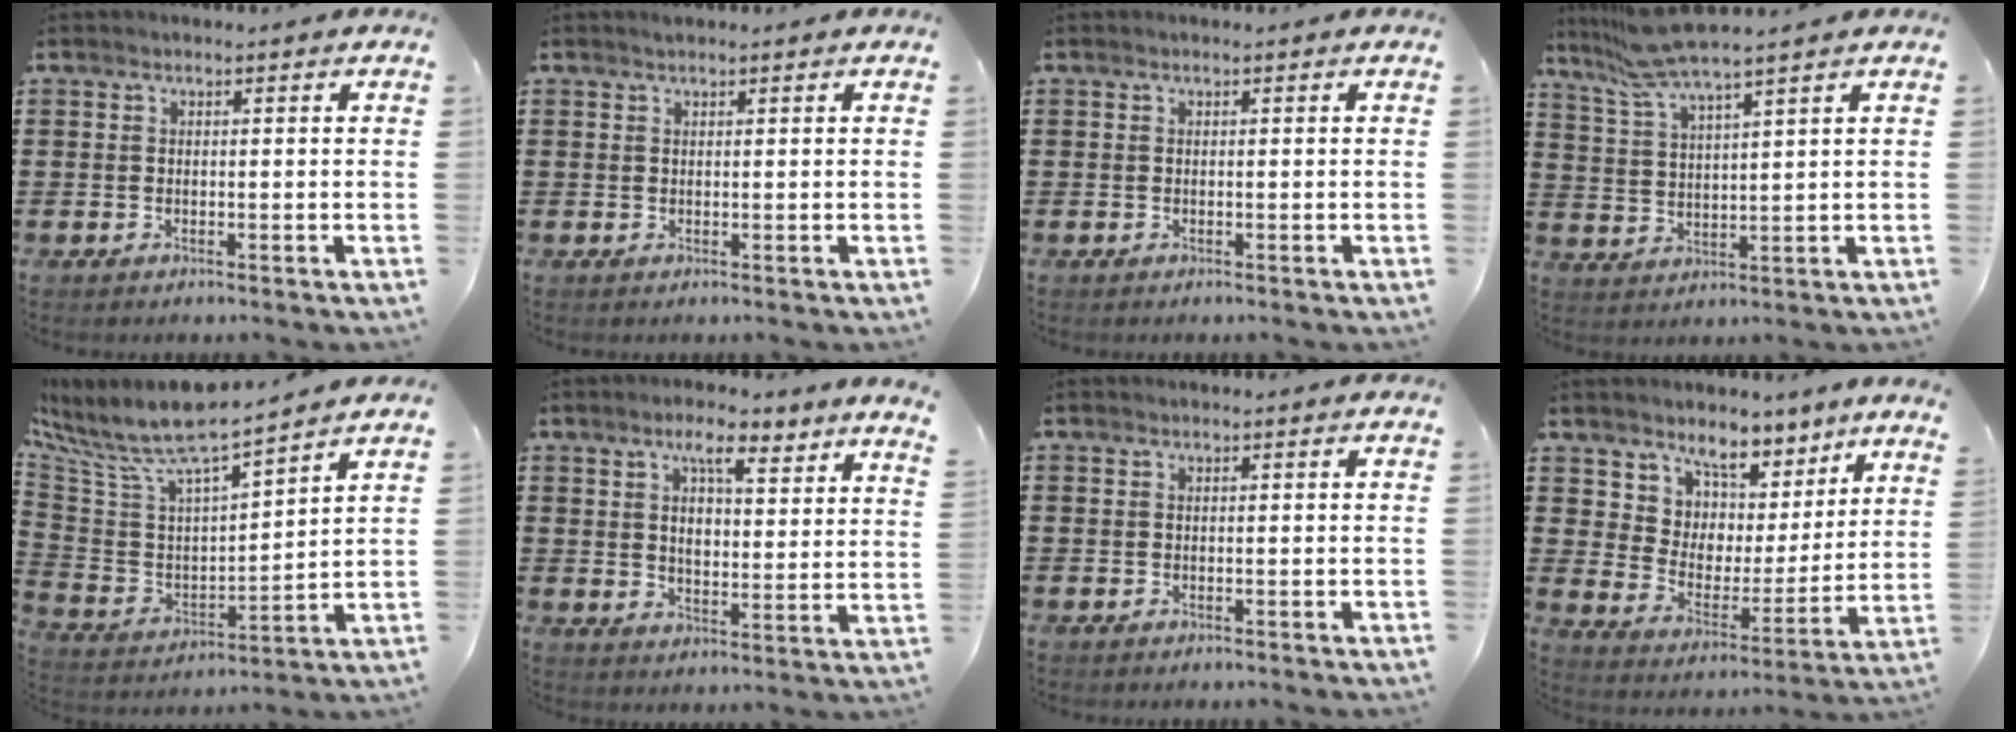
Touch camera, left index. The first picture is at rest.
{"total": 0.6, "force": [0.6, 0.1, 0.2], "torque": [-0.006, 0.000, 0.011]}
{"total": 0.0}
{"total": 7.5, "force": [6.3, 0.3, 4.1], "torque": [-0.101, -0.016, 0.114]}
{"total": 8.9, "force": [7.8, 1.3, 4.1], "torque": [-0.118, -0.059, 0.131]}
{"total": 6.5, "force": [5.2, 1.5, 3.6], "torque": [-0.061, -0.023, 0.087]}
{"total": 0.0}
{"total": 5.9, "force": [4.7, 3.3, -1.5], "torque": [-0.021, -0.055, 0.083]}